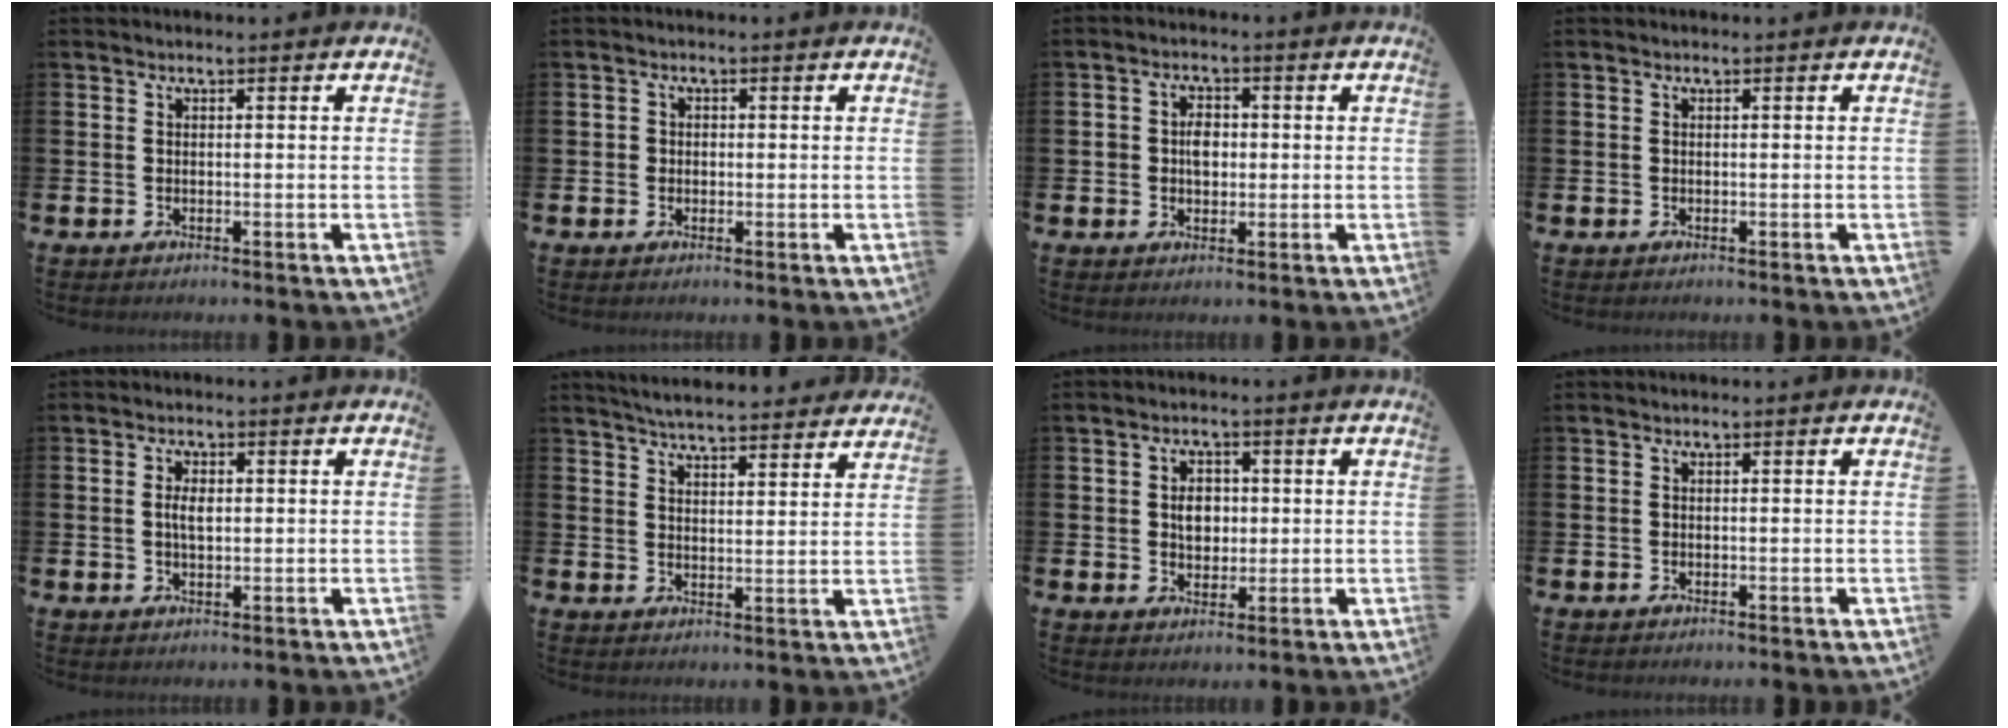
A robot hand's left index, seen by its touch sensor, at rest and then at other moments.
{"total": 1.1, "force": [-0.1, 1.0, 0.2], "torque": [0.008, 0.002, -0.007]}
{"total": 3.3, "force": [0.2, 2.5, 2.1], "torque": [-0.015, 0.000, -0.007]}
{"total": 0.0}
{"total": 2.5, "force": [0.4, 1.3, 2.1], "torque": [-0.028, 0.002, 0.001]}
{"total": 5.5, "force": [5.4, 0.3, 0.9], "torque": [-0.030, -0.030, 0.097]}
{"total": 3.7, "force": [0.5, 2.8, 2.4], "torque": [-0.030, 0.005, 0.001]}
{"total": 0.0}